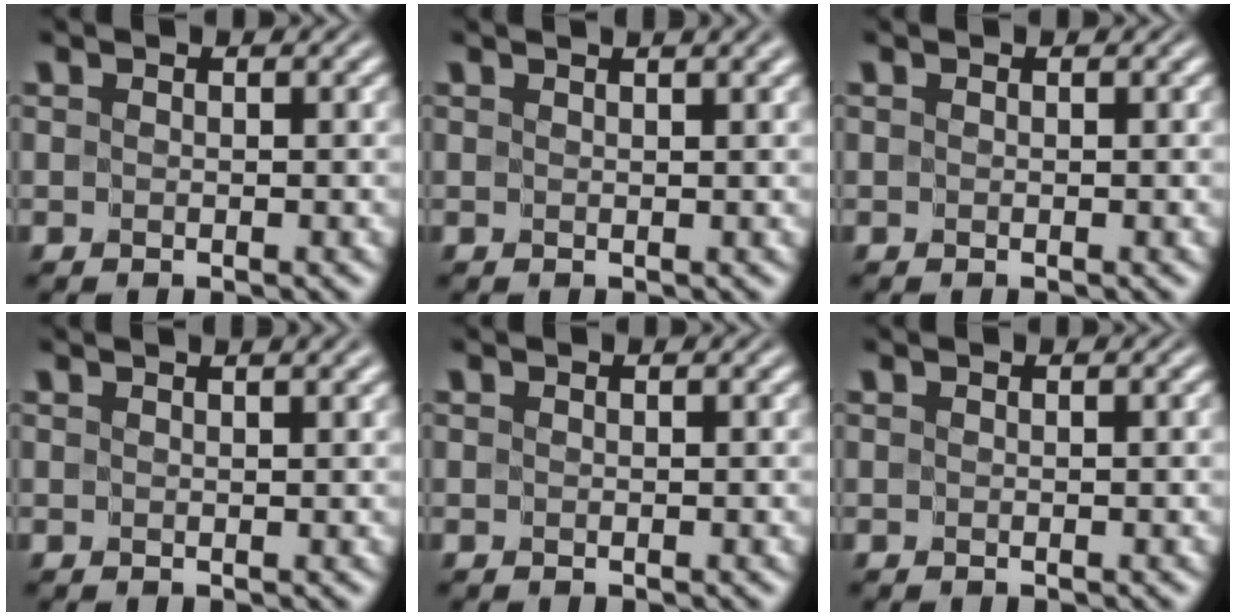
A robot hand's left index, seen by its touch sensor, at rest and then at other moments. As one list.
[{"total": 2.6, "force": [1.8, 0.6, 1.7], "torque": [-0.007, 0.000, 0.008]}, {"total": 0.0}, {"total": 2.0, "force": [1.6, 0.3, 1.2], "torque": [-0.005, -0.003, 0.009]}, {"total": 0.0}, {"total": 0.0}]